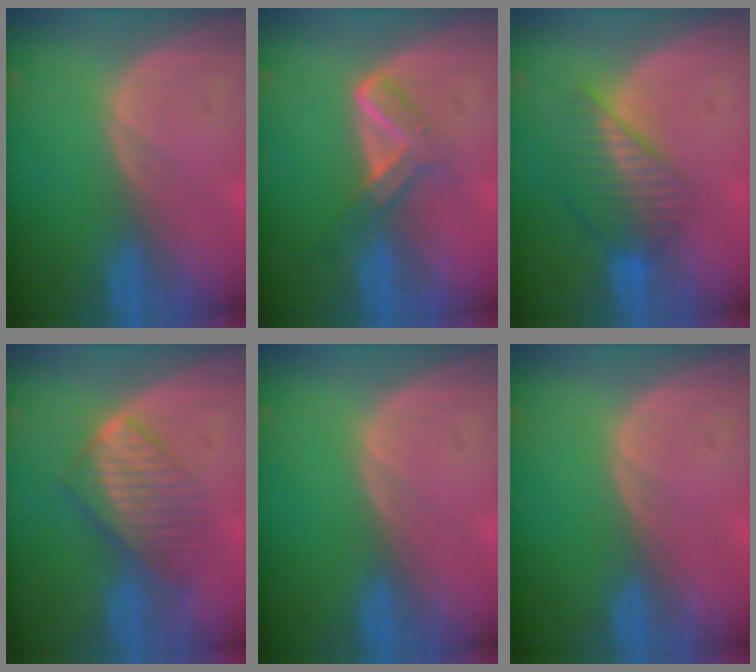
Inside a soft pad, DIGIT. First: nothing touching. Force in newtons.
{"total": 5.2, "press": 4.6, "slide": 2.4}
{"total": 6.8, "press": 6.0, "slide": 3.2}
{"total": 6.6, "press": 6.3, "slide": 1.9}
{"total": 0.0}
{"total": 0.0}